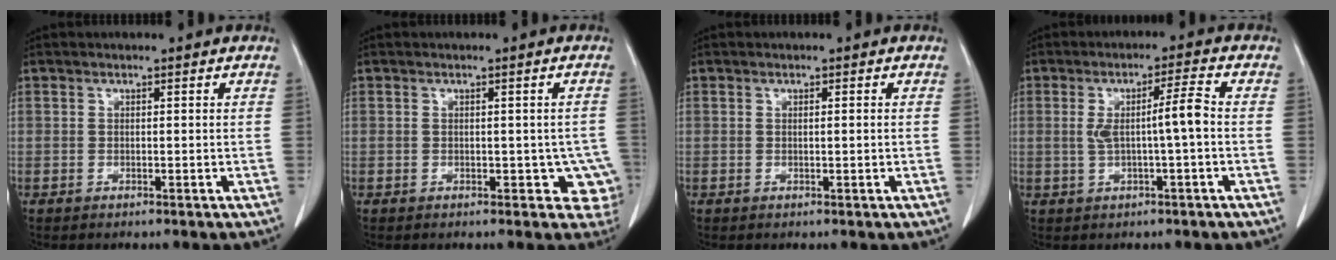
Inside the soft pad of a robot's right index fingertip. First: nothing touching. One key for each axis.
{"total": 4.2, "fx": -0.7, "fy": 2.9, "fz": 2.9, "tx": -0.005, "ty": 0.012, "tz": -0.004}
{"total": 0.6, "fx": 0.0, "fy": 0.0, "fz": 0.6, "tx": -0.012, "ty": 0.000, "tz": 0.002}
{"total": 5.5, "fx": -0.2, "fy": -0.1, "fz": 5.5, "tx": -0.094, "ty": 0.014, "tz": 0.002}